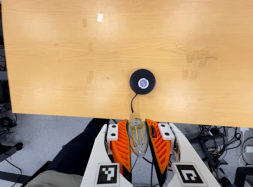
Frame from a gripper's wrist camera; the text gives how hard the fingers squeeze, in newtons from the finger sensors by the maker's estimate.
{"total": 20.2, "left": 21.4, "right": 19.0}